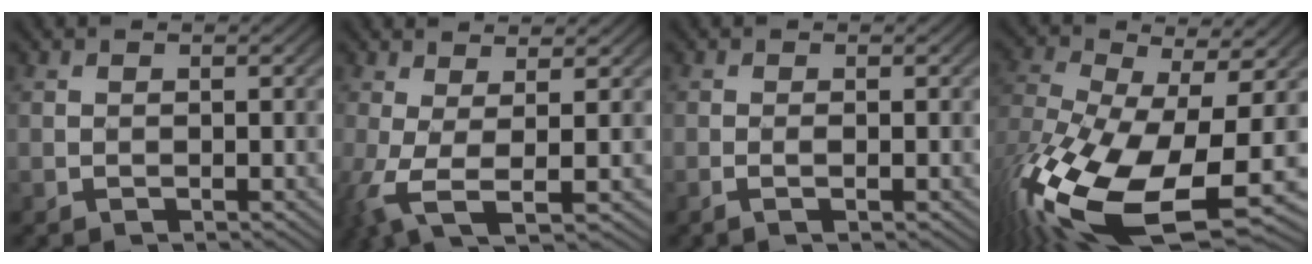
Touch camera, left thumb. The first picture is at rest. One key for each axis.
{"total": 6.0, "fx": -0.3, "fy": 1.5, "fz": 5.8, "tx": -0.126, "ty": -0.004, "tz": -0.009}
{"total": 1.0, "fx": -0.3, "fy": 0.0, "fz": 1.0, "tx": -0.021, "ty": 0.000, "tz": -0.009}
{"total": 18.7, "fx": -7.3, "fy": 9.0, "fz": 14.7, "tx": -0.351, "ty": -0.056, "tz": -0.112}